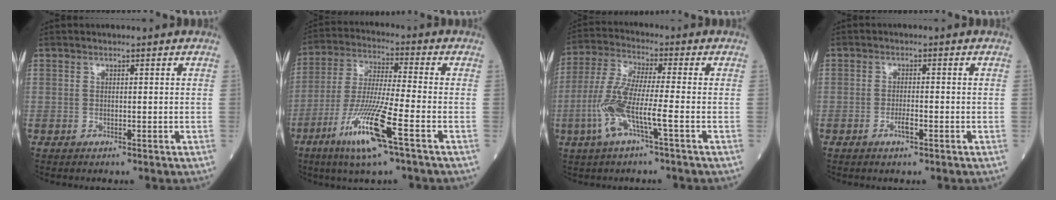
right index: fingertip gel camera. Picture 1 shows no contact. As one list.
[{"total": 13.0, "force": [-6.3, 0.1, 11.4], "torque": [-0.235, -0.024, -0.120]}, {"total": 9.5, "force": [-3.1, 0.6, 9.0], "torque": [-0.199, 0.003, -0.067]}, {"total": 2.2, "force": [-1.1, 0.4, 1.9], "torque": [-0.034, 0.000, -0.019]}]